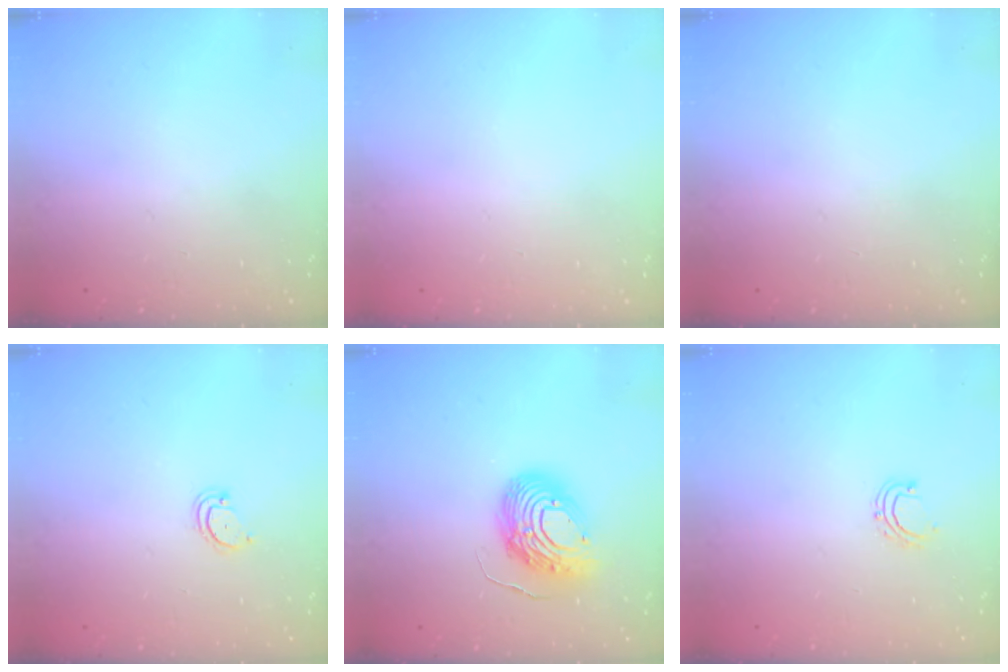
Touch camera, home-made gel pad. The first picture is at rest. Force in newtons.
{"total": 0.0}
{"total": 0.0}
{"total": 2.3, "press": 2.3, "slide": 0.2}
{"total": 13.4, "press": 13.4, "slide": 1.3}
{"total": 4.4, "press": 4.3, "slide": 0.6}